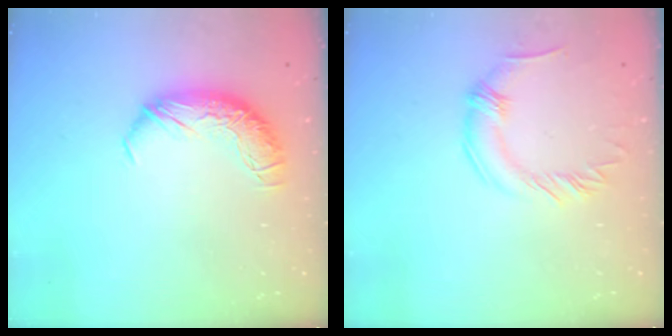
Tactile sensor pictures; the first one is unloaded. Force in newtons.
{"total": 0.0}